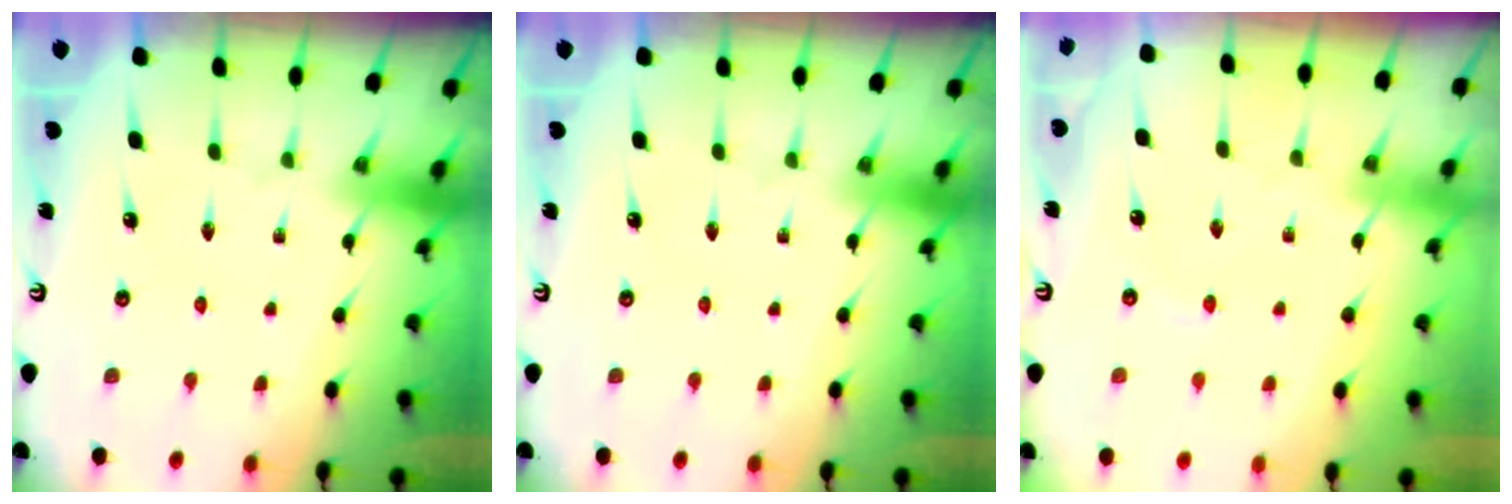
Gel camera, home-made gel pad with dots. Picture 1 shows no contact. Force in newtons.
{"total": 0.0}
{"total": 1.1, "press": 1.1, "slide": 0.2}